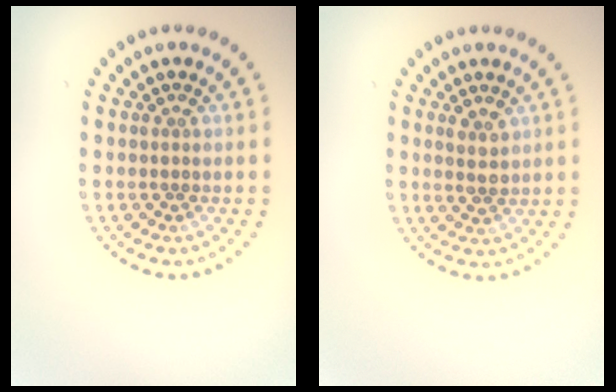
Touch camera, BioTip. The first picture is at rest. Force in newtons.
{"total": 1.8, "press": 1.7, "slide": 0.4}